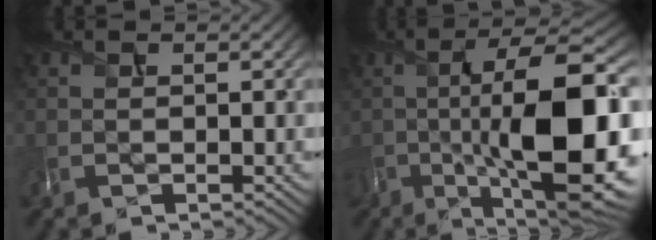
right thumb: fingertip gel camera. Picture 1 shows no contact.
{"total": 18.4, "force": [-3.5, 6.5, 16.9], "torque": [-0.274, -0.009, -0.054]}